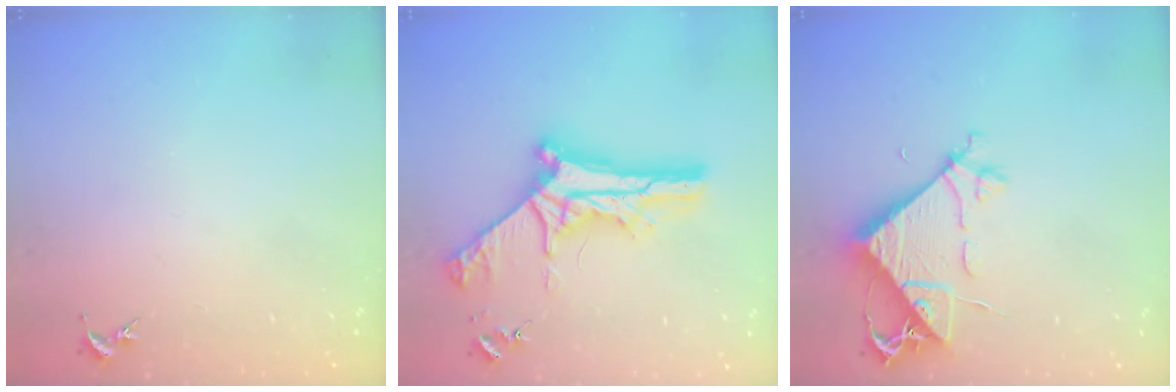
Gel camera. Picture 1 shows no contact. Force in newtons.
{"total": 10.1, "press": 10.1, "slide": 1.0}
{"total": 7.6, "press": 7.5, "slide": 1.2}